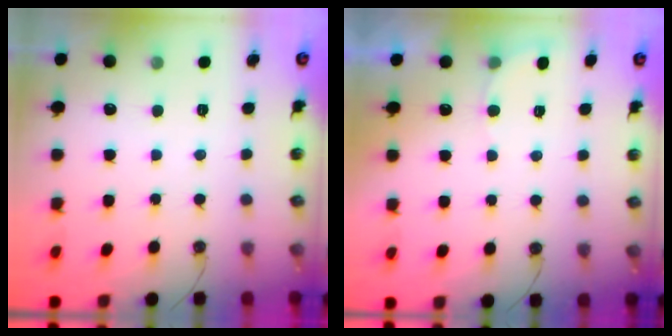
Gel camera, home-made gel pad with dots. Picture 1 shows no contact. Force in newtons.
{"total": 4.0, "press": 3.9, "slide": 0.9}